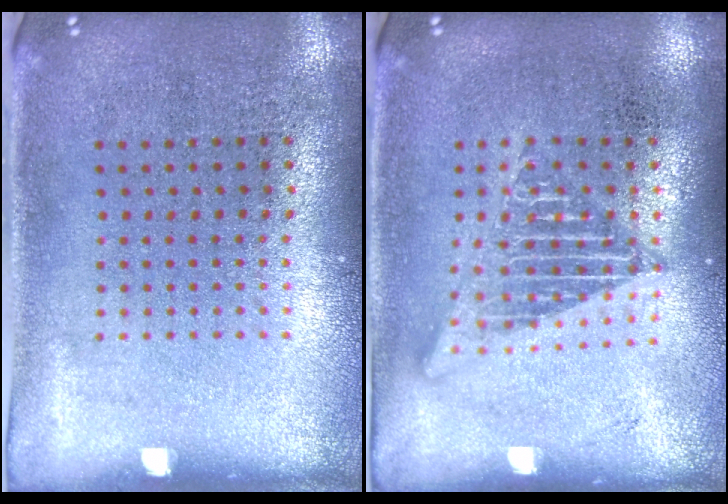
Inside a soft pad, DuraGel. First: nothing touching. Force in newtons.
{"total": 1.7, "press": 1.7, "slide": 0.2}